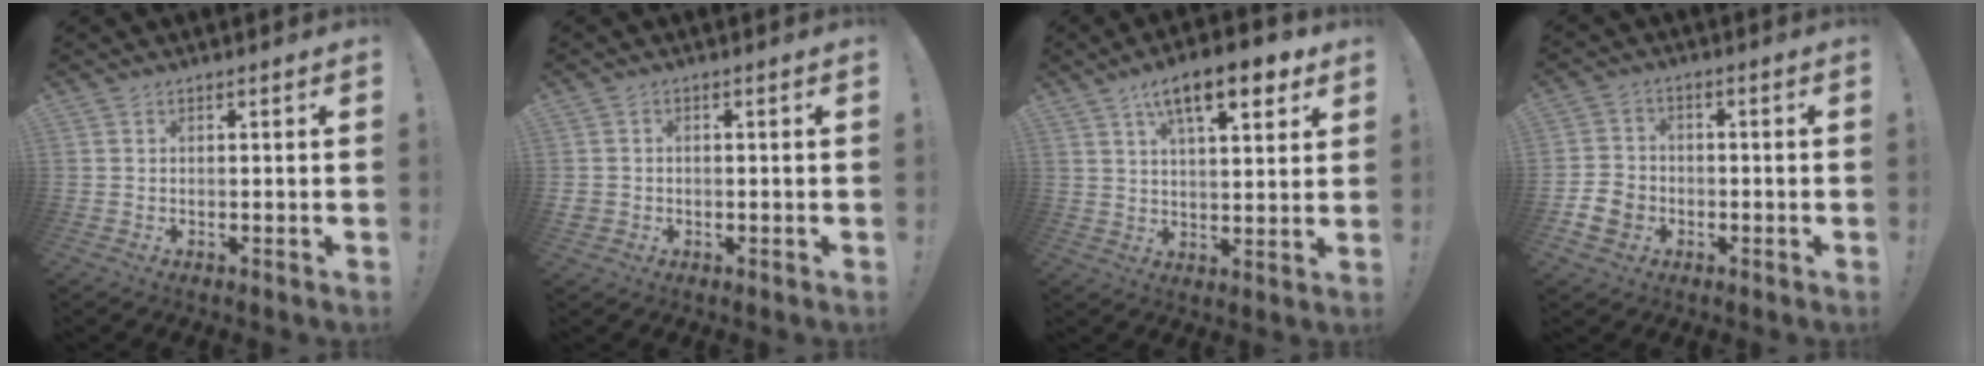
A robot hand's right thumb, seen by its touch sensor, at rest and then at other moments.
{"total": 2.1, "force": [-0.2, 2.0, 0.7], "torque": [-0.013, 0.003, -0.001]}
{"total": 13.4, "force": [7.1, 4.6, 10.4], "torque": [-0.160, -0.022, 0.115]}
{"total": 7.8, "force": [-3.1, 6.2, 3.5], "torque": [-0.074, 0.017, -0.056]}